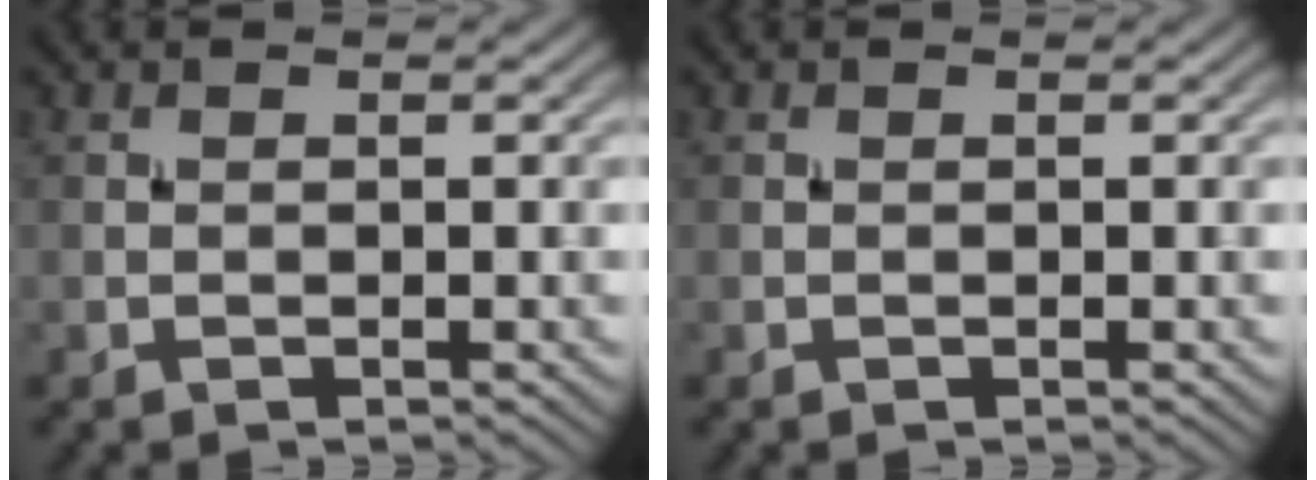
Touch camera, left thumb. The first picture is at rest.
{"total": 0.0}